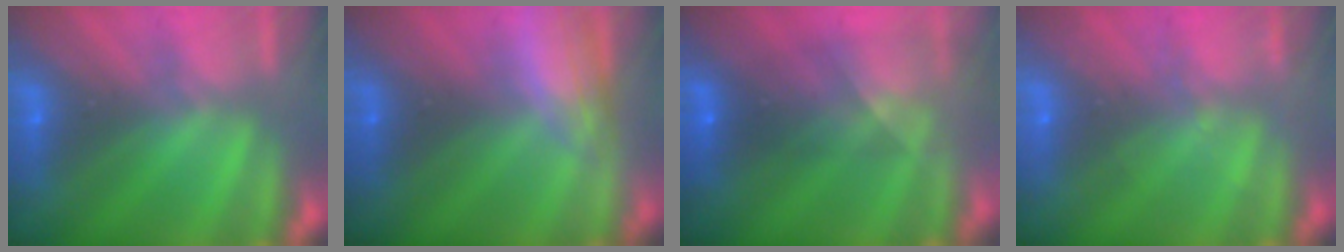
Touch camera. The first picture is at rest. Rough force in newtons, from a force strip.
{"total": 2.9}
{"total": 5.8}
{"total": 2.0}